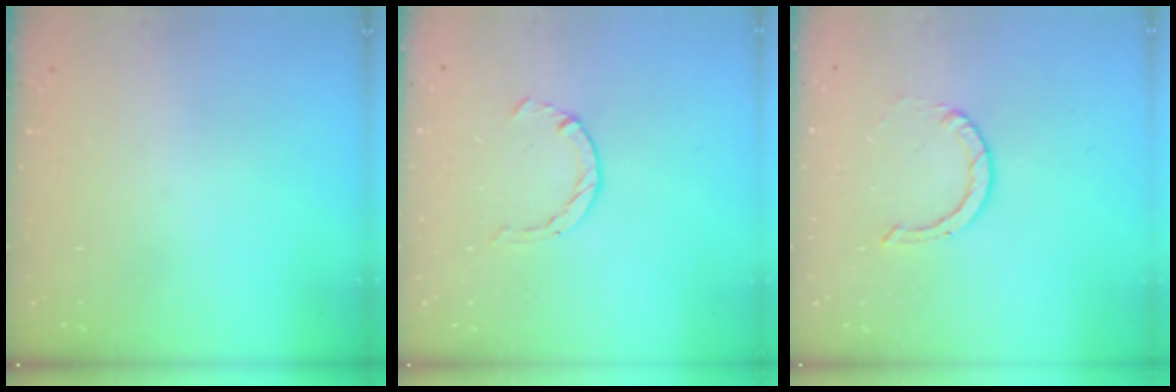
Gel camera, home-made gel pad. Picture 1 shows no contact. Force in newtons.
{"total": 2.1, "press": 2.1, "slide": 0.3}
{"total": 2.0, "press": 2.0, "slide": 0.2}